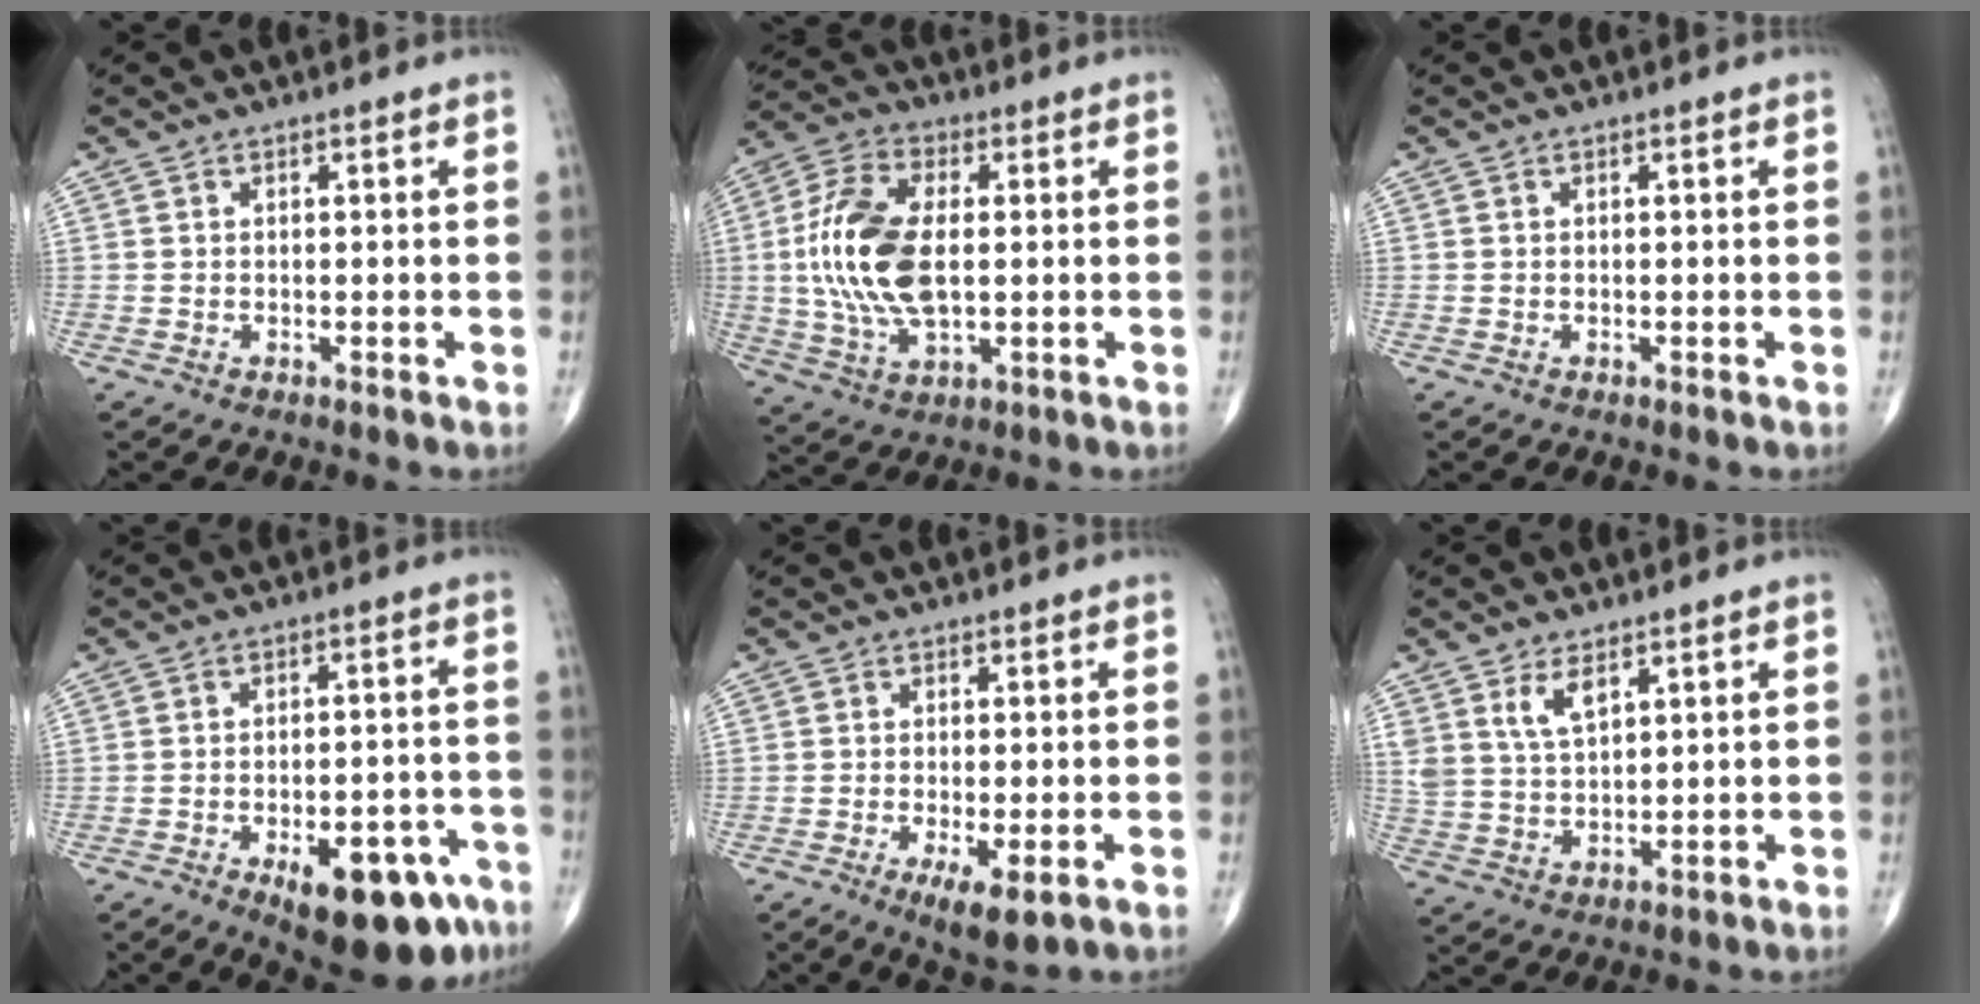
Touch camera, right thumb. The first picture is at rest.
{"total": 16.1, "force": [0.4, 8.4, 13.8], "torque": [-0.288, 0.005, 0.007]}
{"total": 0.0}
{"total": 15.4, "force": [-8.2, 6.6, 11.2], "torque": [-0.102, 0.041, -0.101]}
{"total": 6.3, "force": [-2.5, 1.8, 5.5], "torque": [-0.090, -0.016, -0.039]}
{"total": 5.2, "force": [3.0, 2.5, 3.4], "torque": [-0.057, -0.016, 0.064]}